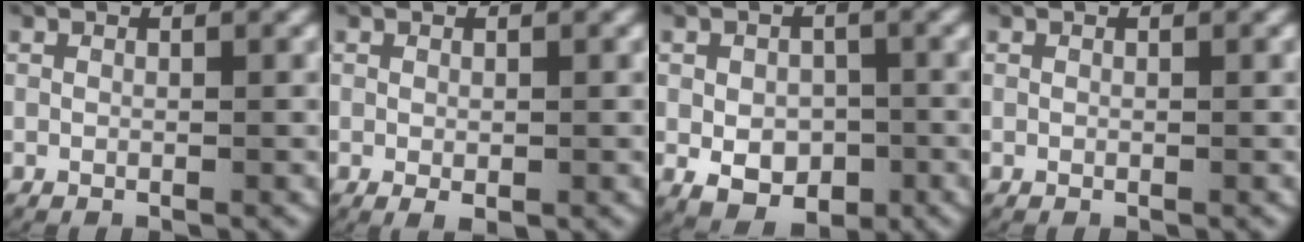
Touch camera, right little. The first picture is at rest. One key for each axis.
{"total": 1.3, "fx": -0.6, "fy": 0.6, "fz": 1.0, "tx": -0.016, "ty": -0.008, "tz": -0.005}
{"total": 5.6, "fx": -2.9, "fy": 3.7, "fz": 3.1, "tx": -0.055, "ty": -0.029, "tz": -0.031}
{"total": 0.0}